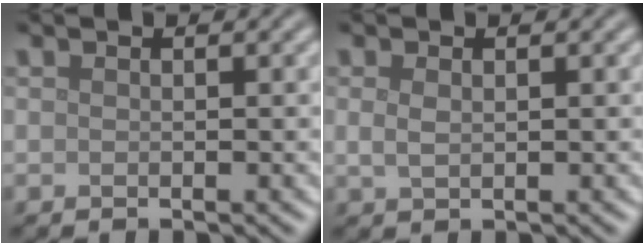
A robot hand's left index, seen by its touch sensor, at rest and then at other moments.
{"total": 1.2, "force": [0.3, 0.7, 0.9], "torque": [-0.024, -0.002, 0.008]}